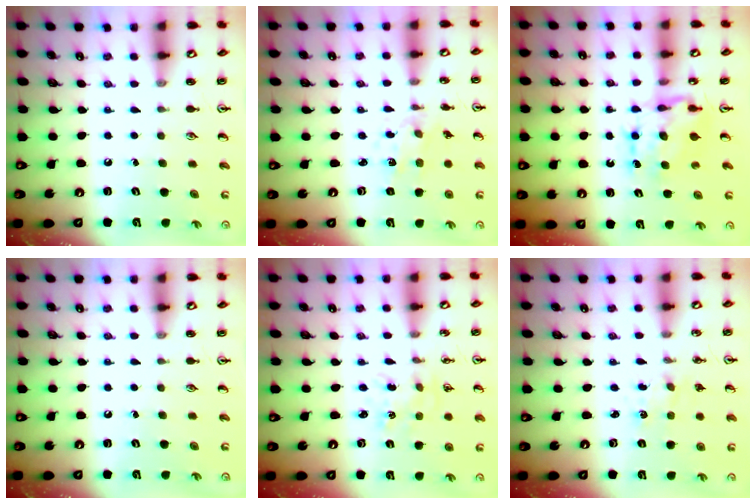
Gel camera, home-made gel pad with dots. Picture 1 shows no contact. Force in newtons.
{"total": 2.0, "press": 1.9, "slide": 0.4}
{"total": 7.7, "press": 7.7, "slide": 0.5}
{"total": 0.0}
{"total": 1.5, "press": 1.4, "slide": 0.4}
{"total": 1.2, "press": 1.2, "slide": 0.2}